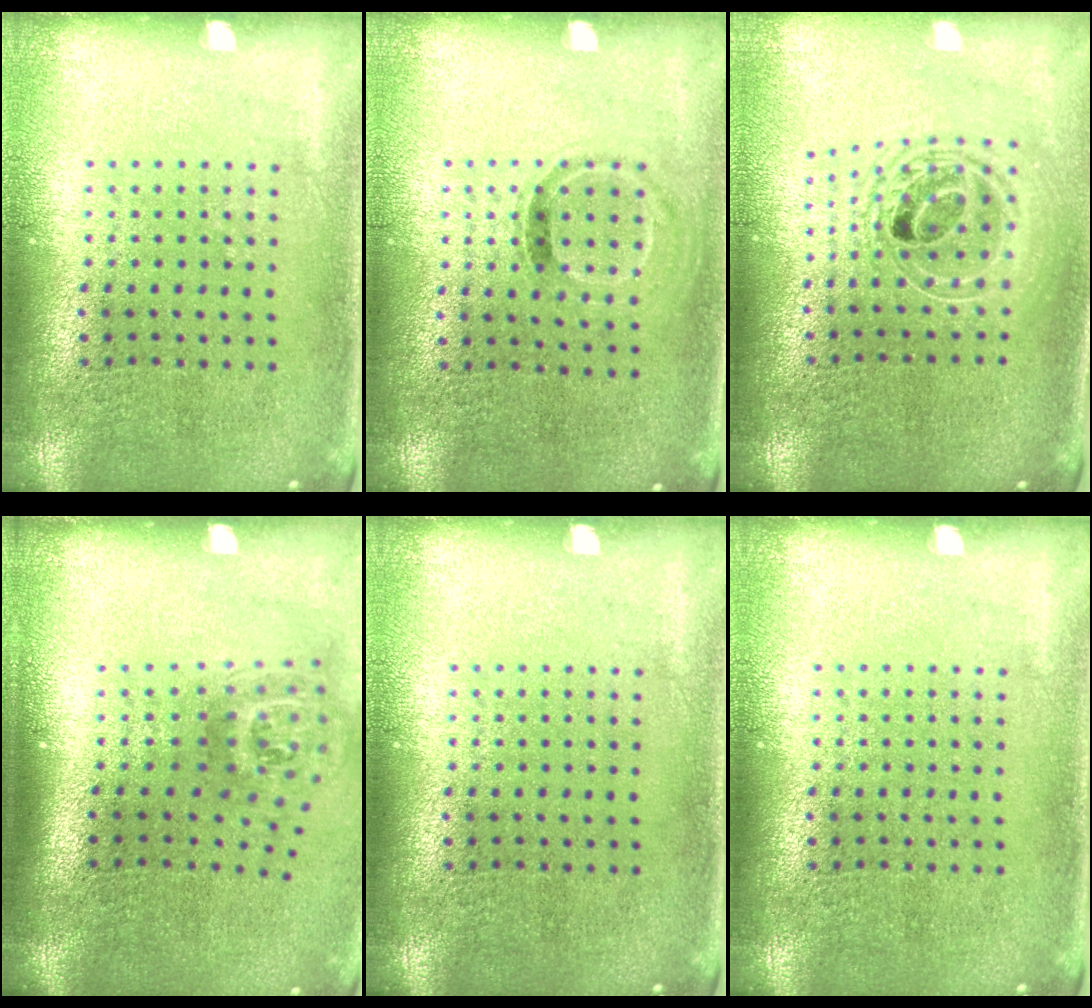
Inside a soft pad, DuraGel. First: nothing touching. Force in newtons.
{"total": 0.8, "press": 0.7, "slide": 0.4}
{"total": 1.8, "press": 1.5, "slide": 1.0}
{"total": 1.8, "press": 1.2, "slide": 1.4}
{"total": 0.0}
{"total": 0.0}